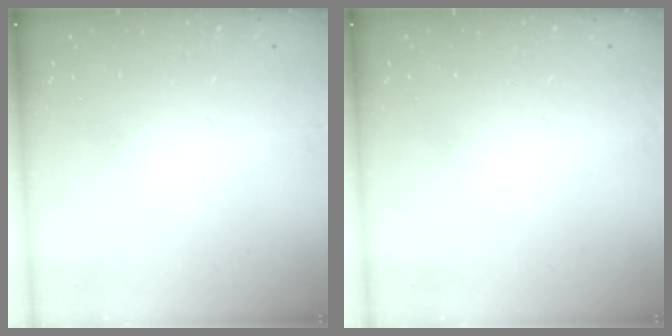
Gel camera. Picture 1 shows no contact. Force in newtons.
{"total": 0.0}